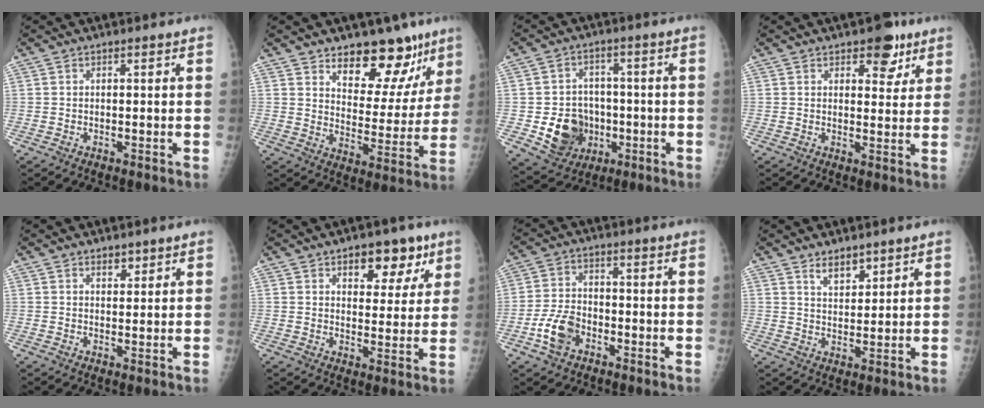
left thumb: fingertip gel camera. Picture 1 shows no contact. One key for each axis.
{"total": 14.8, "fx": 10.4, "fy": 7.4, "fz": 7.4, "tx": -0.037, "ty": -0.068, "tz": 0.157}
{"total": 11.4, "fx": -2.6, "fy": 9.6, "fz": 5.5, "tx": -0.053, "ty": 0.009, "tz": -0.033}
{"total": 6.6, "fx": 3.9, "fy": 3.7, "fz": 3.8, "tx": -0.015, "ty": -0.017, "tz": 0.050}
{"total": 2.0, "fx": 1.5, "fy": 1.1, "fz": 0.8, "tx": -0.001, "ty": -0.009, "tz": 0.023}
{"total": 9.8, "fx": 5.5, "fy": 5.6, "fz": 5.9, "tx": -0.037, "ty": -0.022, "tz": 0.074}
{"total": 7.1, "fx": -3.2, "fy": 4.6, "fz": 4.3, "tx": -0.080, "ty": 0.018, "tz": -0.061}
{"total": 4.5, "fx": 3.4, "fy": 2.1, "fz": 2.1, "tx": -0.018, "ty": -0.028, "tz": 0.063}